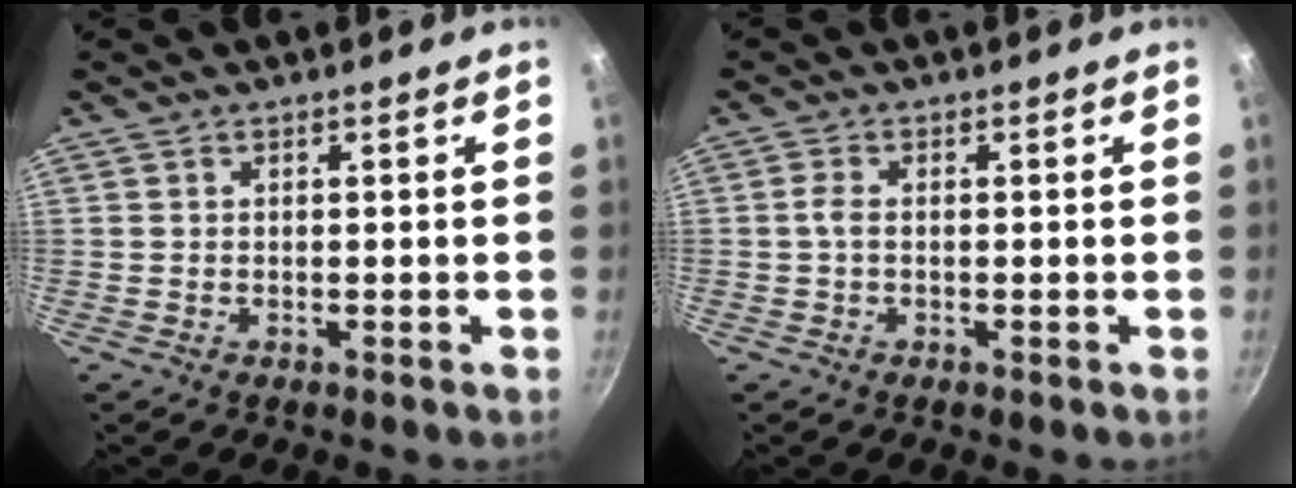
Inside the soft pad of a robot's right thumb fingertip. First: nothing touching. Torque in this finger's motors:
{"motor_torque": [0.26, 0.50, 0.30, -0.15, 0.04]}